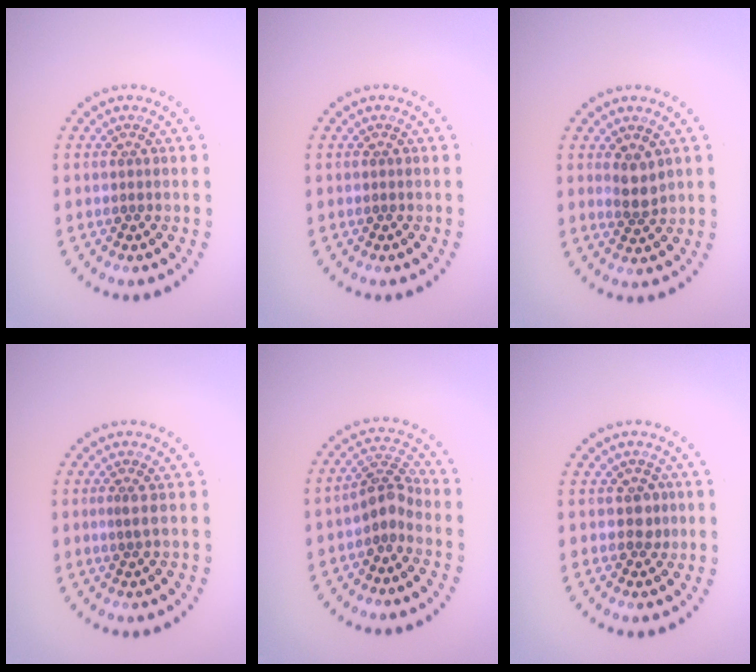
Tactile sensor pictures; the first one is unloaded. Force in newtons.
{"total": 0.0}
{"total": 2.0, "press": 1.8, "slide": 1.0}
{"total": 0.8, "press": 0.4, "slide": 0.7}
{"total": 2.6, "press": 2.1, "slide": 1.6}
{"total": 1.4, "press": 1.3, "slide": 0.5}